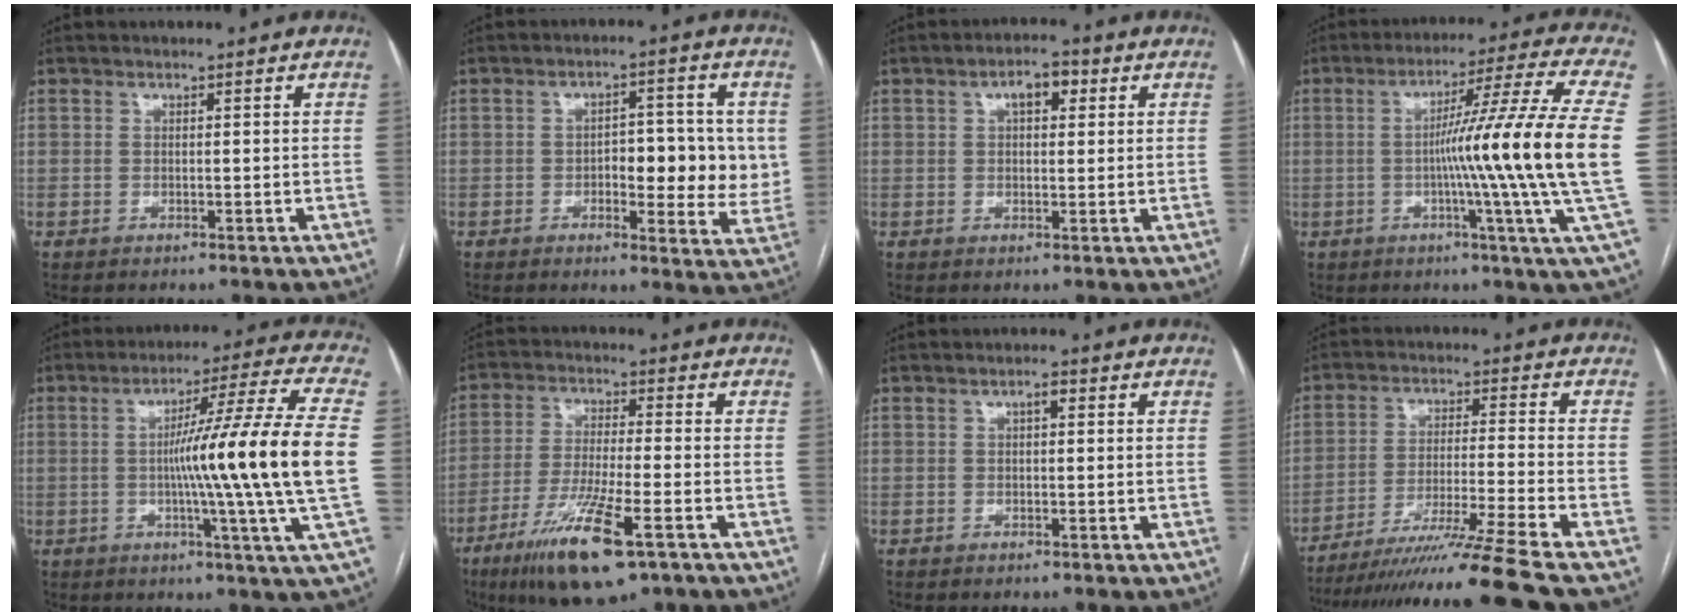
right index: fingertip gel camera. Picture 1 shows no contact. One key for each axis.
{"total": 9.7, "fx": 0.1, "fy": 4.5, "fz": 8.6, "tx": -0.094, "ty": 0.013, "tz": 0.006}
{"total": 4.3, "fx": 1.6, "fy": 1.9, "fz": 3.5, "tx": -0.055, "ty": 0.018, "tz": 0.023}
{"total": 18.2, "fx": -0.9, "fy": -3.3, "fz": 17.9, "tx": -0.266, "ty": -0.011, "tz": -0.031}
{"total": 18.6, "fx": -0.8, "fy": -2.6, "fz": 18.4, "tx": -0.274, "ty": -0.006, "tz": -0.030}
{"total": 13.4, "fx": -7.2, "fy": 1.8, "fz": 11.2, "tx": -0.214, "ty": -0.030, "tz": -0.124}
{"total": 1.4, "fx": 0.5, "fy": 0.5, "fz": 1.3, "tx": -0.017, "ty": 0.008, "tz": 0.006}
{"total": 17.0, "fx": -14.3, "fy": -4.2, "fz": 8.1, "tx": -0.131, "ty": -0.039, "tz": -0.236}